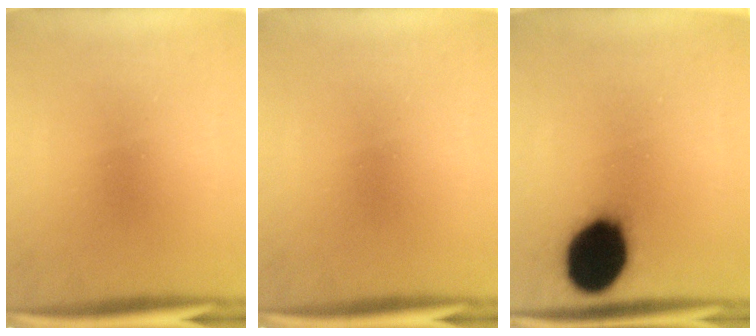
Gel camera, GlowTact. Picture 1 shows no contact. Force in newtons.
{"total": 0.0}
{"total": 18.3}